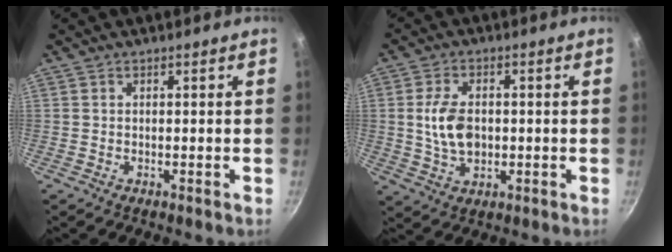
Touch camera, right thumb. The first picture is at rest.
{"total": 8.4, "force": [0.2, 5.4, 6.5], "torque": [-0.111, 0.001, 0.005]}